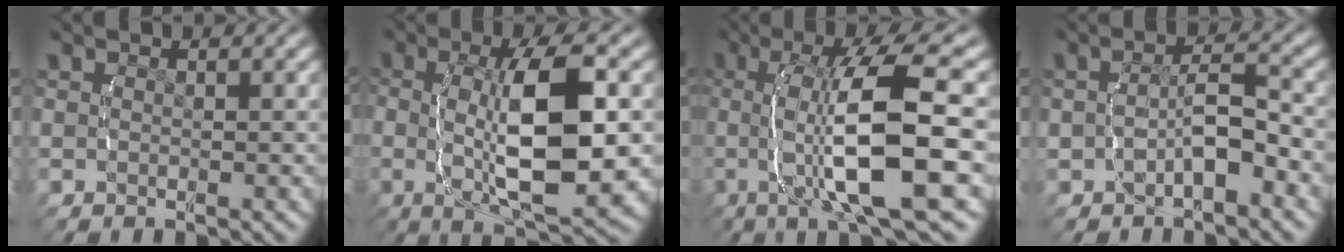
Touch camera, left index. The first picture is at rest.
{"total": 10.9, "force": [-0.5, 4.4, 10.0], "torque": [-0.173, -0.009, 0.005]}
{"total": 10.5, "force": [-0.7, 3.5, 9.9], "torque": [-0.169, 0.007, -0.001]}
{"total": 3.7, "force": [-1.9, 1.6, 2.7], "torque": [-0.054, 0.001, -0.027]}